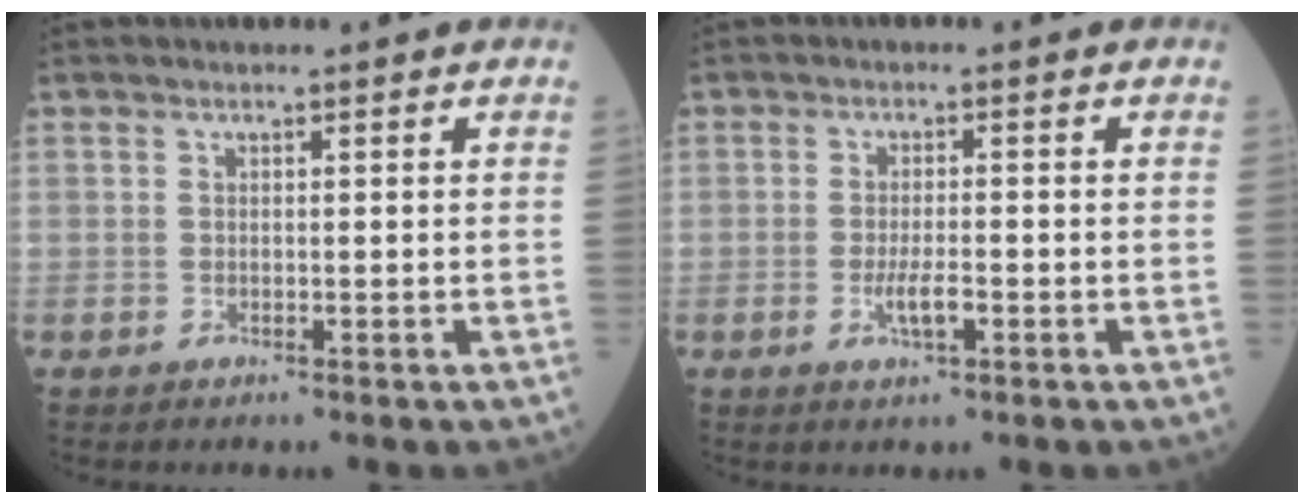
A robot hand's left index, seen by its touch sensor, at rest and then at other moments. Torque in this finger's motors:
{"motor_torque": [0.72, 0.38, 0.29, 0.08]}